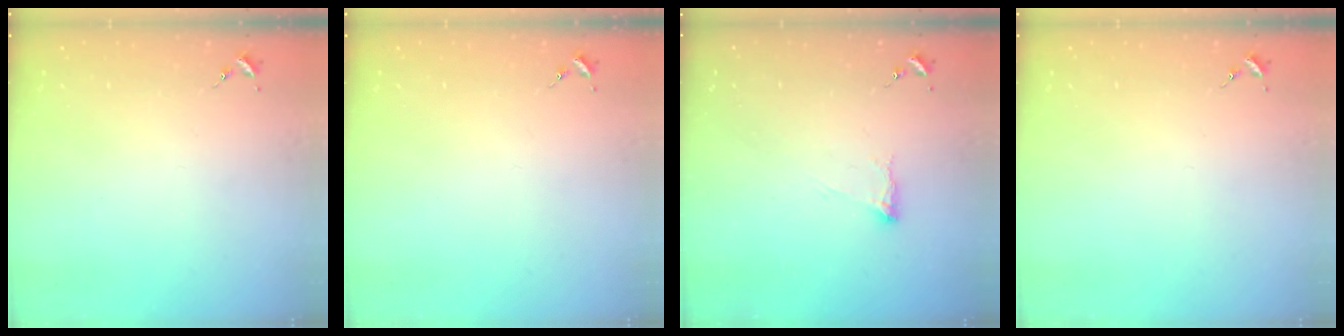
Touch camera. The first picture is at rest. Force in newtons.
{"total": 0.0}
{"total": 5.1, "press": 5.1, "slide": 0.8}
{"total": 0.0}